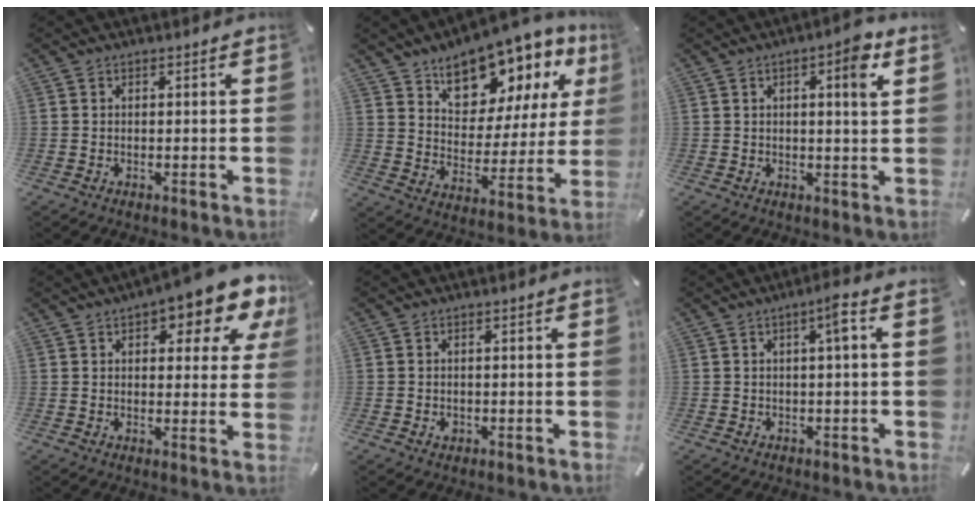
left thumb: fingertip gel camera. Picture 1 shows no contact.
{"total": 15.2, "force": [12.1, 7.3, 5.4], "torque": [-0.086, -0.102, 0.209]}
{"total": 6.2, "force": [2.4, 1.2, 5.6], "torque": [-0.073, -0.011, 0.028]}
{"total": 11.2, "force": [7.3, 4.1, 7.4], "torque": [-0.094, -0.047, 0.121]}
{"total": 1.3, "force": [-0.3, 1.1, 0.6], "torque": [-0.012, 0.002, -0.007]}
{"total": 3.9, "force": [0.7, 0.3, 3.9], "torque": [-0.068, 0.001, 0.005]}